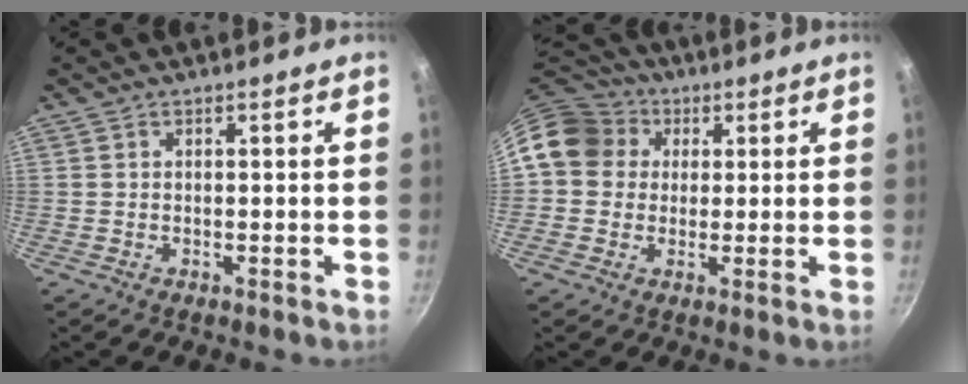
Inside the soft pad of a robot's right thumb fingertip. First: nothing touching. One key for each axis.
{"total": 12.3, "fx": 2.8, "fy": 10.7, "fz": 5.3, "tx": -0.077, "ty": 0.030, "tz": 0.033}